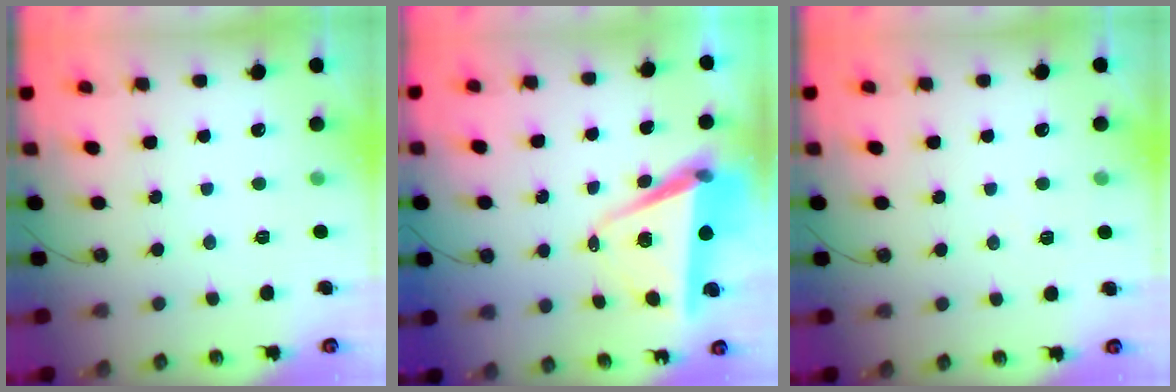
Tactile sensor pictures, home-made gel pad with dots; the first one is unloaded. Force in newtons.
{"total": 7.2, "press": 5.6, "slide": 4.5}
{"total": 5.5, "press": 3.6, "slide": 4.1}